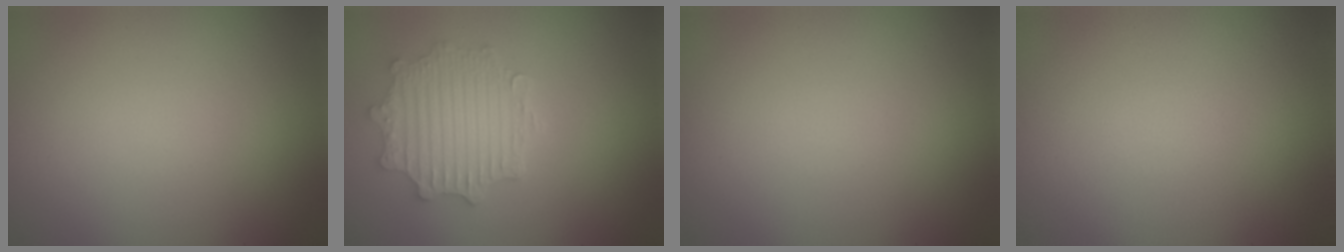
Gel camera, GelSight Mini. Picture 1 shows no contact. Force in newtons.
{"total": 4.1, "press": 3.6, "slide": 2.0}
{"total": 0.0}
{"total": 0.0}